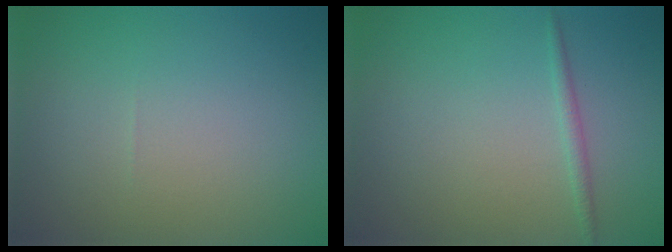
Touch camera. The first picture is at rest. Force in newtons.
{"total": 0.9, "press": 0.9, "slide": 0.0}